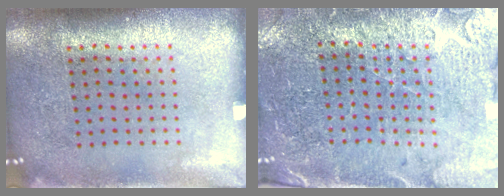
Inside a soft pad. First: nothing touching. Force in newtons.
{"total": 3.3, "press": 3.2, "slide": 1.0}